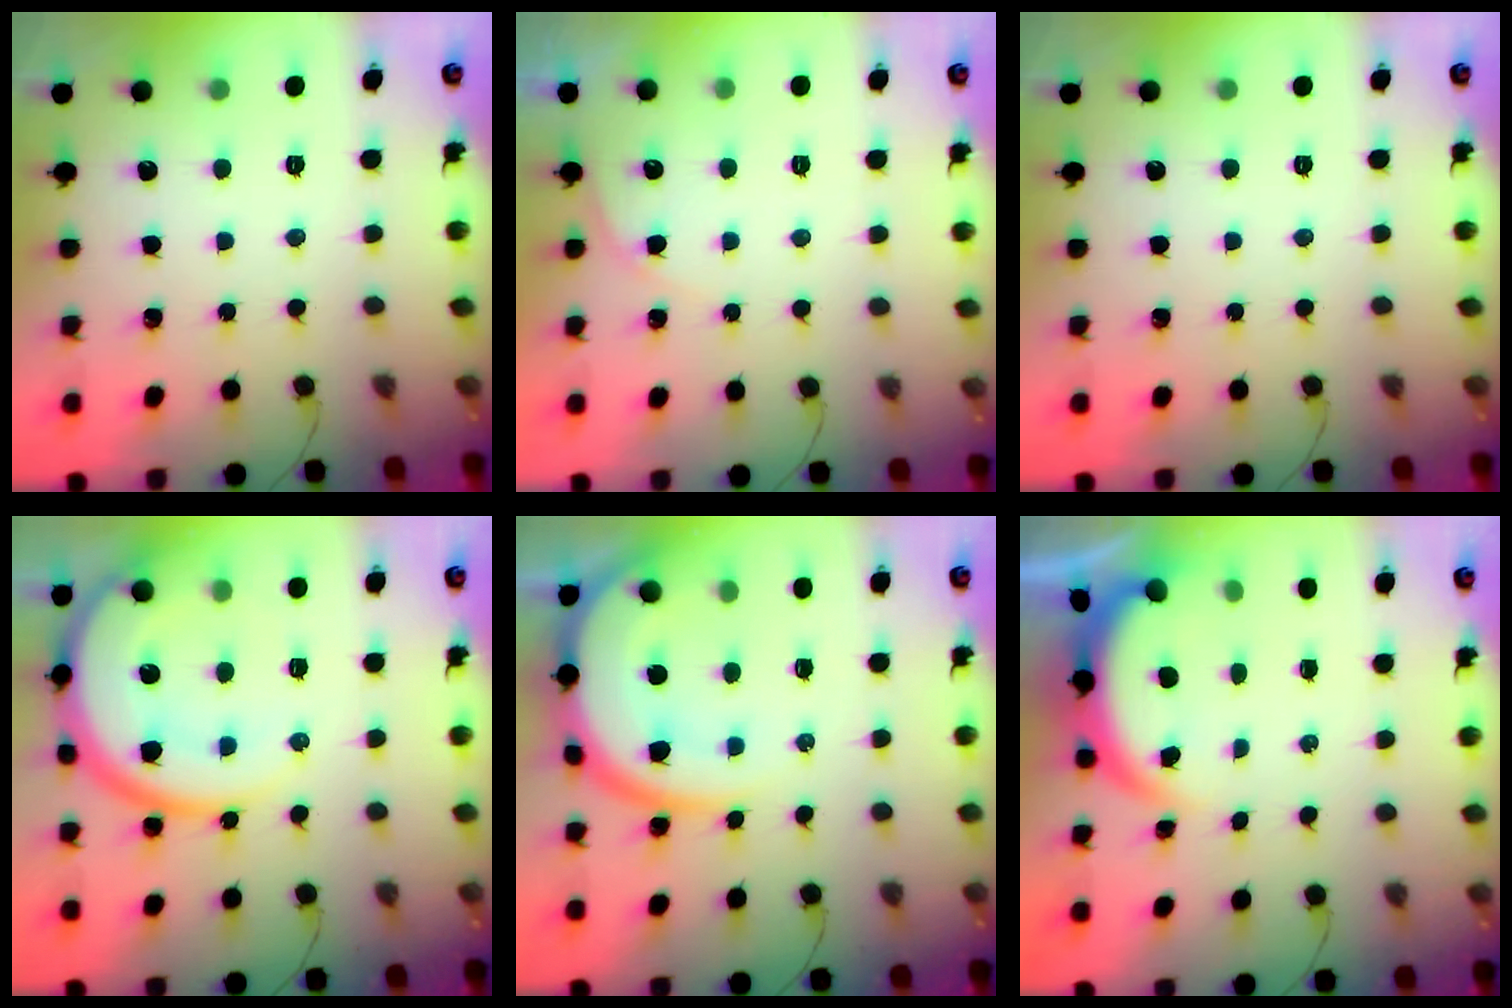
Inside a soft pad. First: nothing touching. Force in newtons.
{"total": 3.3, "press": 2.8, "slide": 1.8}
{"total": 0.0}
{"total": 17.2, "press": 17.1, "slide": 1.4}
{"total": 15.1, "press": 14.9, "slide": 2.2}
{"total": 3.8, "press": 3.8, "slide": 0.1}